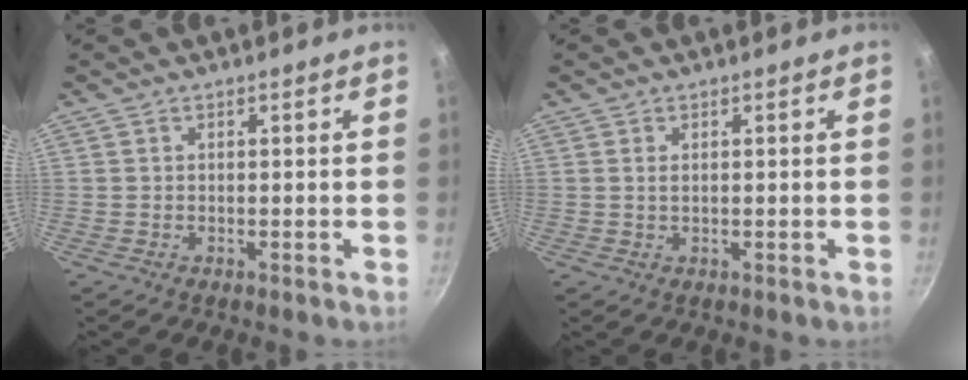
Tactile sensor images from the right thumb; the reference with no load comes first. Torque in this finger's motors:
{"motor_torque": [-0.70, 0.09, 0.12, 0.38, -0.06]}